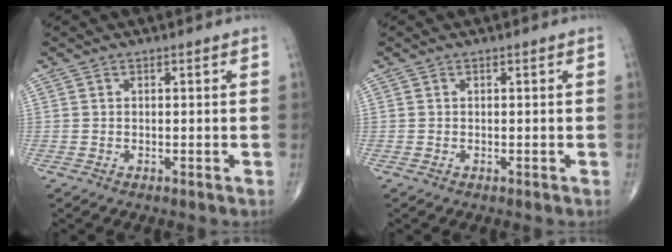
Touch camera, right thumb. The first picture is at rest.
{"total": 0.0}